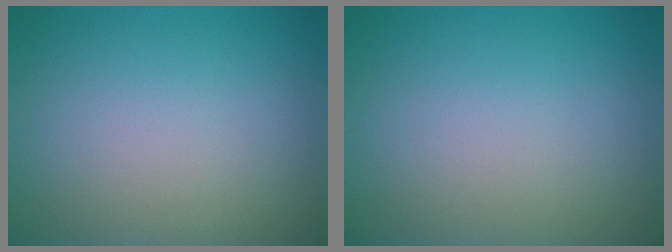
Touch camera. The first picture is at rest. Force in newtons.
{"total": 0.0}